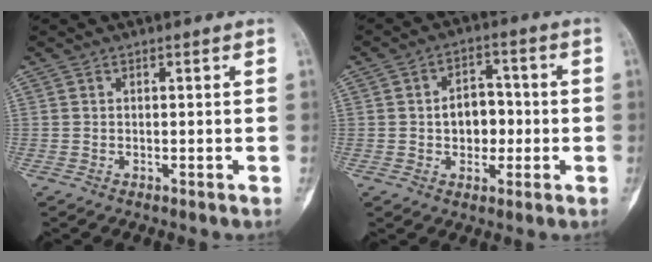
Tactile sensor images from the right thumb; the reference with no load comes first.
{"total": 7.3, "force": [-0.6, 5.3, 4.9], "torque": [-0.035, 0.018, -0.012]}